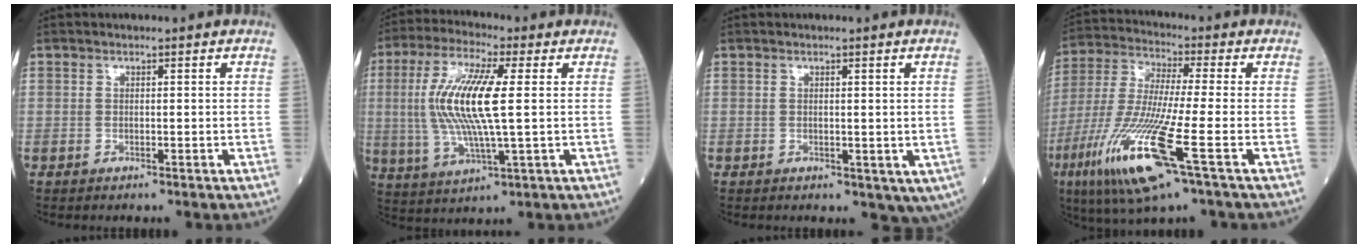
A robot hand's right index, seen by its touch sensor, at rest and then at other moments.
{"total": 13.3, "force": [1.3, 1.8, 13.1], "torque": [-0.280, 0.002, 0.023]}
{"total": 3.4, "force": [0.1, 2.3, 2.6], "torque": [-0.021, -0.008, 0.011]}
{"total": 16.5, "force": [-6.8, 0.6, 15.1], "torque": [-0.335, -0.038, -0.131]}